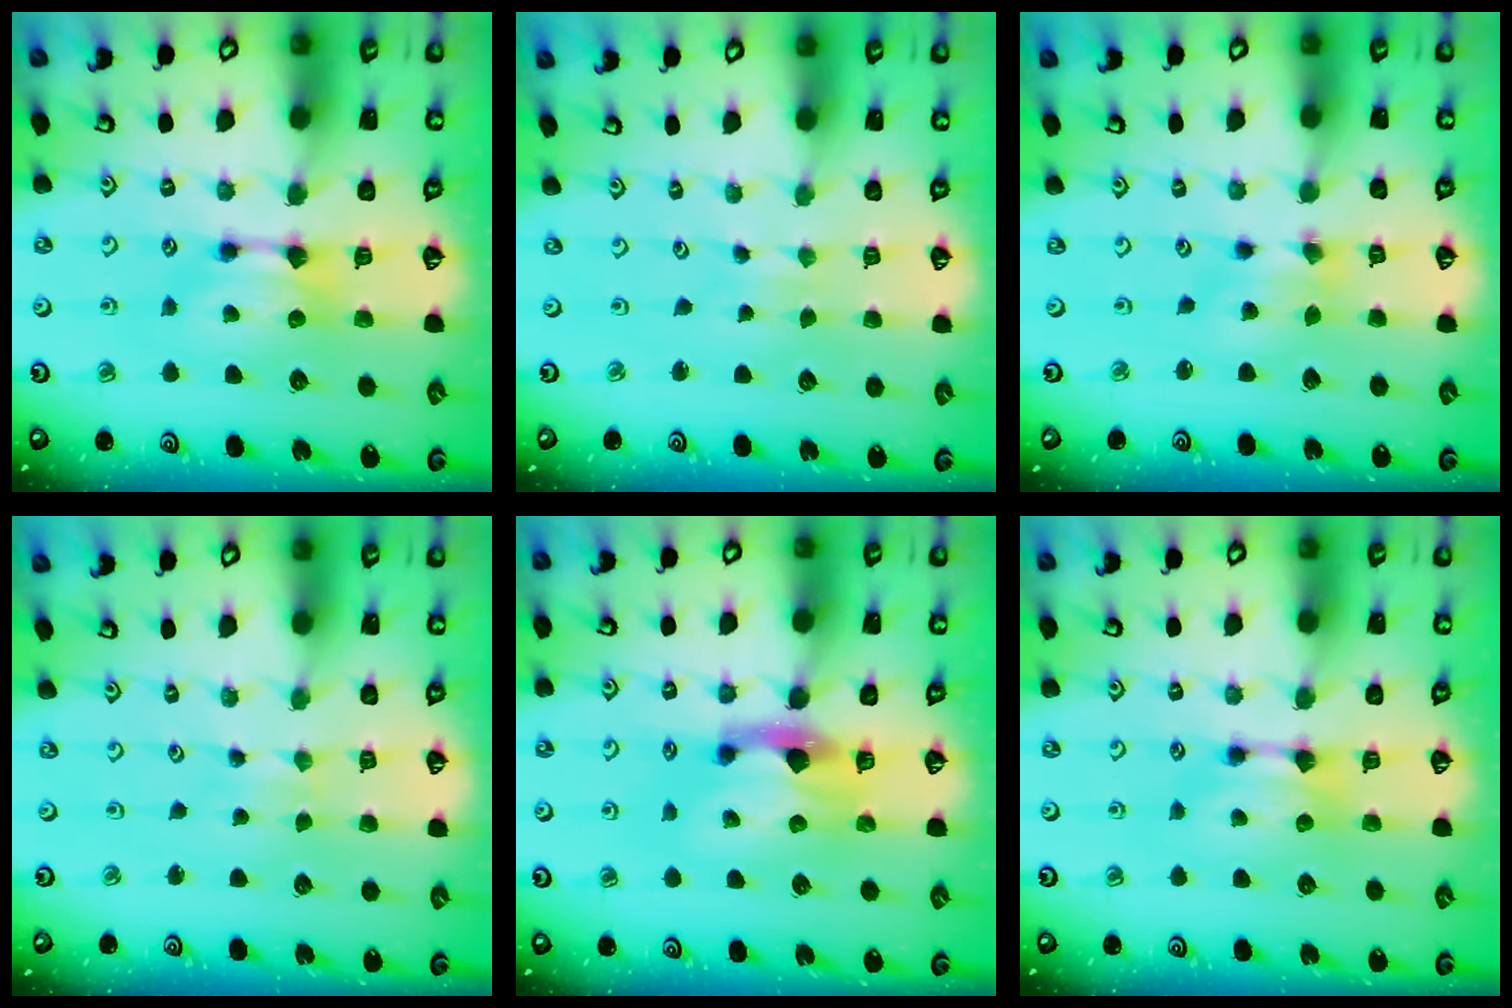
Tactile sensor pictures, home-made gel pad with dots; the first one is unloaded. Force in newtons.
{"total": 5.1, "press": 5.1, "slide": 0.2}
{"total": 1.5, "press": 0.7, "slide": 1.3}
{"total": 3.4, "press": 3.4, "slide": 0.1}
{"total": 2.9, "press": 2.6, "slide": 1.3}
{"total": 0.0}